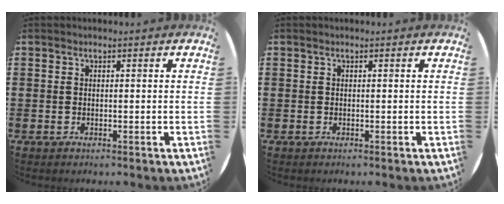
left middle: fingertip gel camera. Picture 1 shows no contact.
{"total": 0.0}